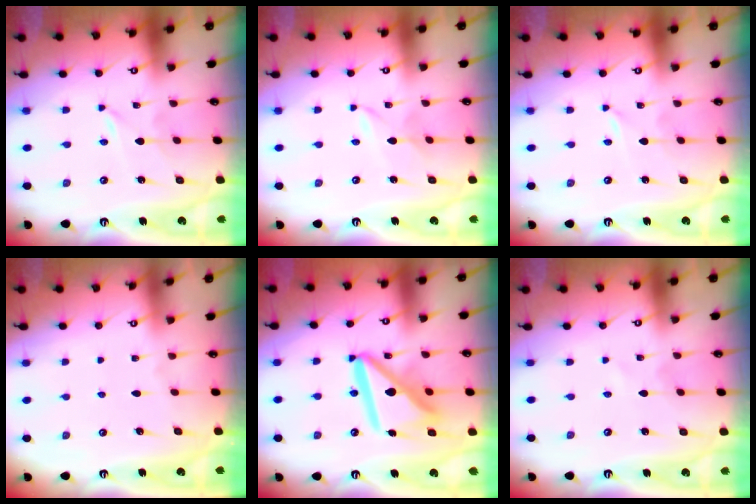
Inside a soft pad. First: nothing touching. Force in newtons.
{"total": 1.6, "press": 1.6, "slide": 0.0}
{"total": 0.0}
{"total": 0.0}
{"total": 15.2, "press": 15.1, "slide": 1.9}
{"total": 0.0}